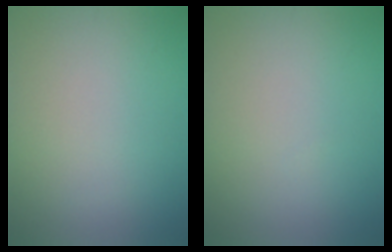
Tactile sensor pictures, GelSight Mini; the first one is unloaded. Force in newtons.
{"total": 0.0}